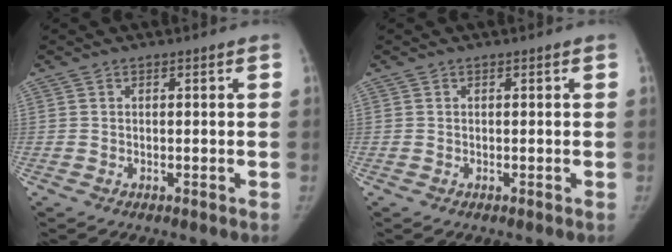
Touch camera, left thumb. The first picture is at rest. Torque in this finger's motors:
{"motor_torque": [0.09, 0.02, 0.43, -0.30, 0.01]}